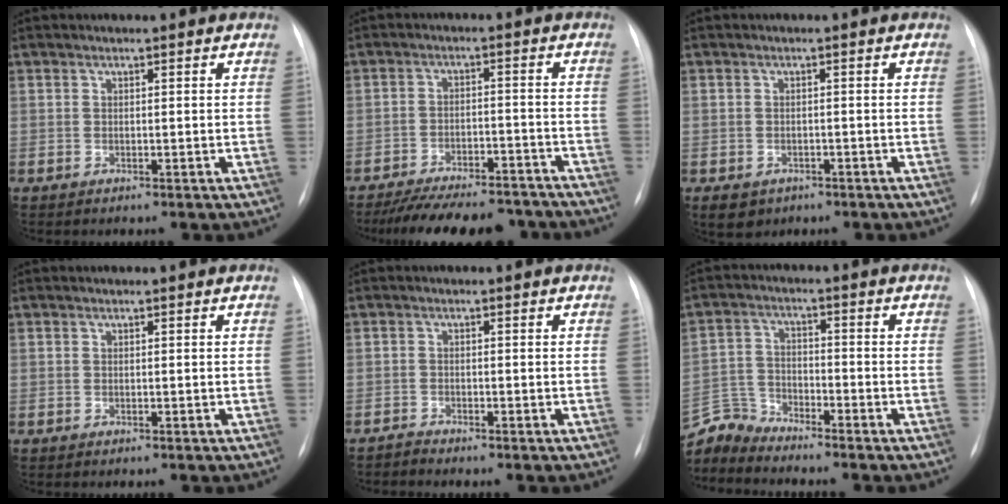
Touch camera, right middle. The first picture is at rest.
{"total": 16.6, "force": [-14.7, 4.5, 6.2], "torque": [-0.115, -0.002, -0.204]}
{"total": 6.3, "force": [-3.6, 4.8, 2.0], "torque": [-0.039, 0.001, -0.046]}
{"total": 0.0}
{"total": 1.0, "force": [-0.9, -0.3, -0.3], "torque": [0.010, -0.008, -0.017]}
{"total": 6.4, "force": [-6.3, -0.1, -0.9], "torque": [0.010, 0.004, -0.125]}